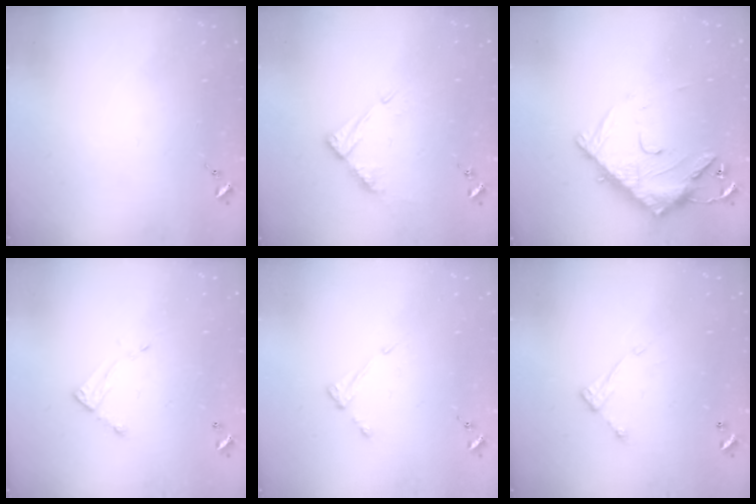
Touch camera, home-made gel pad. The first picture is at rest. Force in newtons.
{"total": 9.0, "press": 9.0, "slide": 0.8}
{"total": 15.5, "press": 15.4, "slide": 1.5}
{"total": 5.5, "press": 5.5, "slide": 0.3}
{"total": 4.4, "press": 4.3, "slide": 0.7}
{"total": 7.5, "press": 7.5, "slide": 0.2}